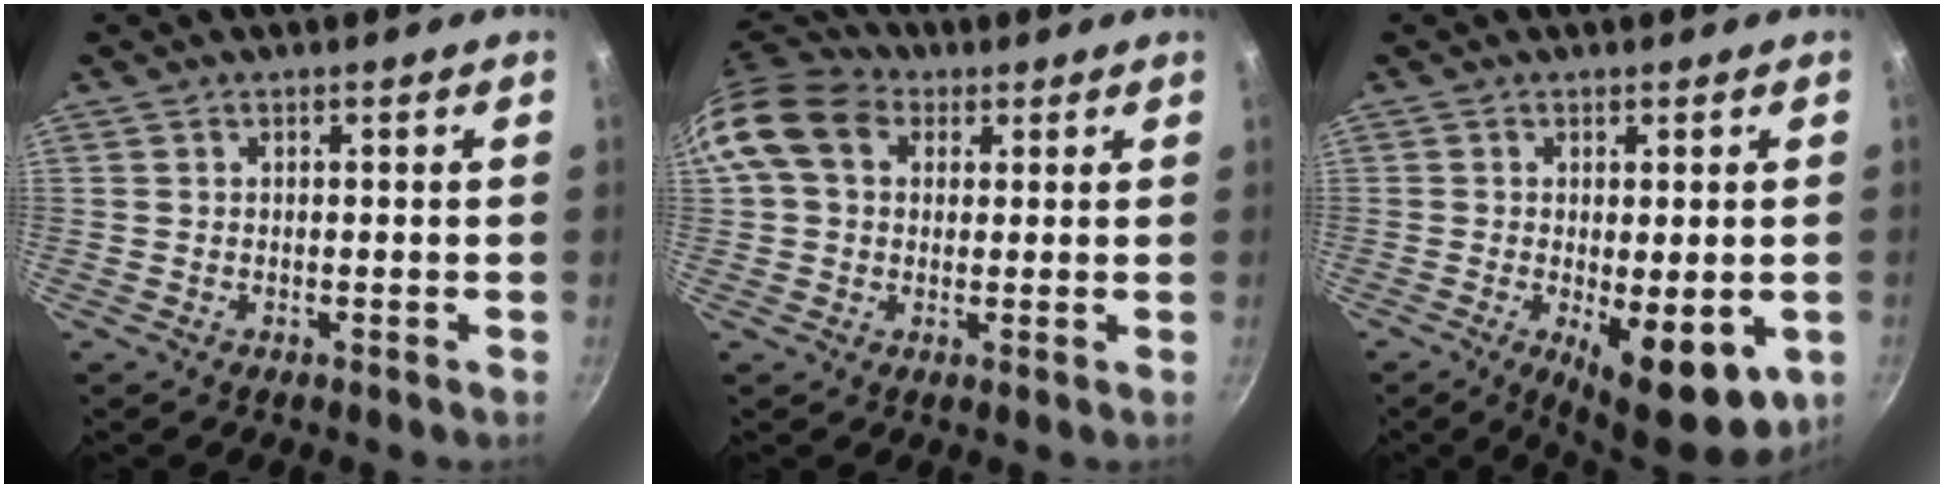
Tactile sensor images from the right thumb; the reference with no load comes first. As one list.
[{"total": 12.9, "force": [3.5, 9.9, 7.4], "torque": [-0.127, 0.022, 0.048]}, {"total": 12.0, "force": [-3.1, 4.4, 10.7], "torque": [-0.127, -0.011, -0.029]}]